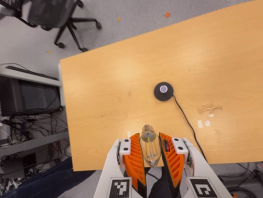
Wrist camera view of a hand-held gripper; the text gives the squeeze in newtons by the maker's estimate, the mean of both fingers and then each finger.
{"total": 13.4, "left": 14.5, "right": 12.4}